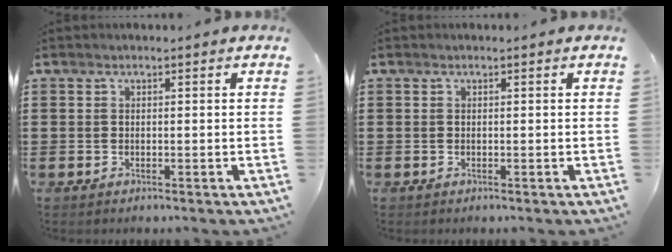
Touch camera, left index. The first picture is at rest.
{"total": 0.0}